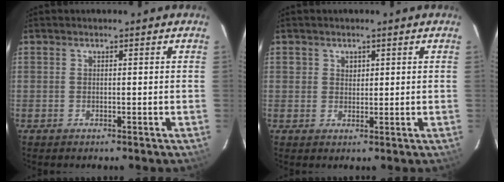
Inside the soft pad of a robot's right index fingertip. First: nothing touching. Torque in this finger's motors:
{"motor_torque": [-0.01, 0.02, 0.03, 0.01]}